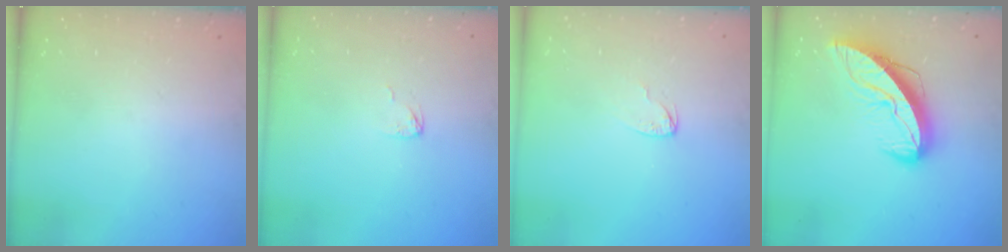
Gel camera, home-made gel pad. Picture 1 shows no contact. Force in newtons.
{"total": 3.2, "press": 3.1, "slide": 0.3}
{"total": 2.6, "press": 2.6, "slide": 0.3}
{"total": 11.9, "press": 11.8, "slide": 0.9}